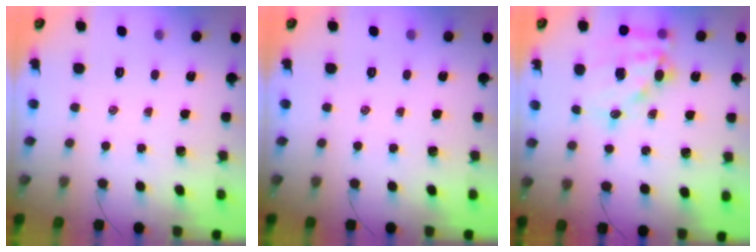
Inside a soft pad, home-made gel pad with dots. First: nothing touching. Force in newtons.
{"total": 0.0}
{"total": 16.2, "press": 15.8, "slide": 3.5}